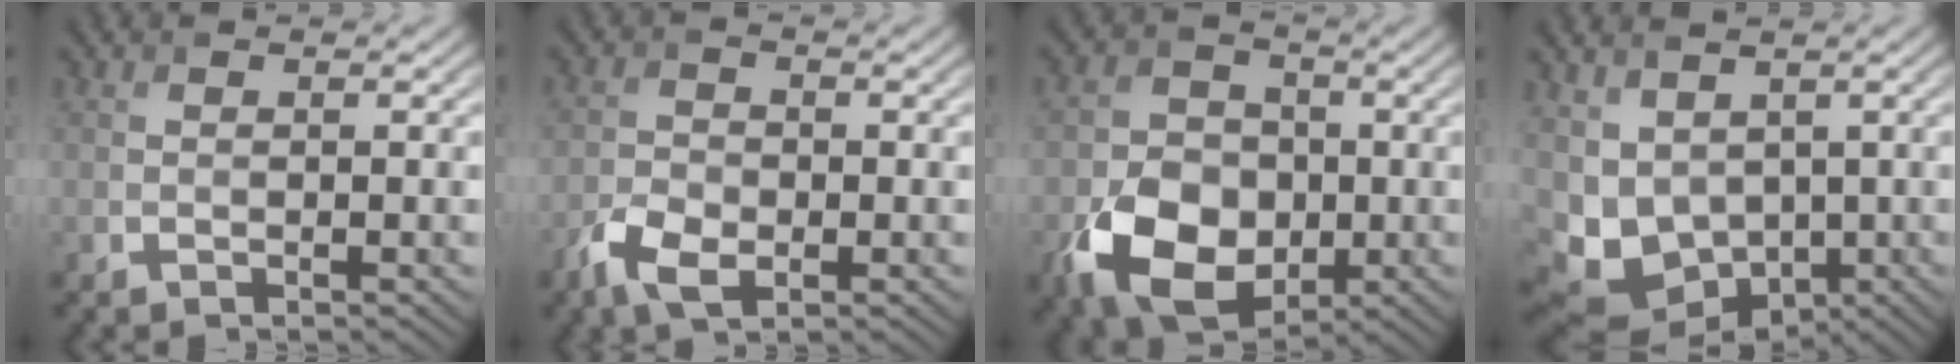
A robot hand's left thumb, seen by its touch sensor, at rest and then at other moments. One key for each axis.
{"total": 4.6, "fx": -2.4, "fy": 2.6, "fz": 3.0, "tx": -0.066, "ty": -0.007, "tz": -0.052}
{"total": 10.6, "fx": -3.4, "fy": 7.8, "fz": 6.3, "tx": -0.137, "ty": -0.022, "tz": -0.068}
{"total": 8.1, "fx": 1.0, "fy": 6.2, "fz": 5.1, "tx": -0.131, "ty": -0.028, "tz": 0.037}